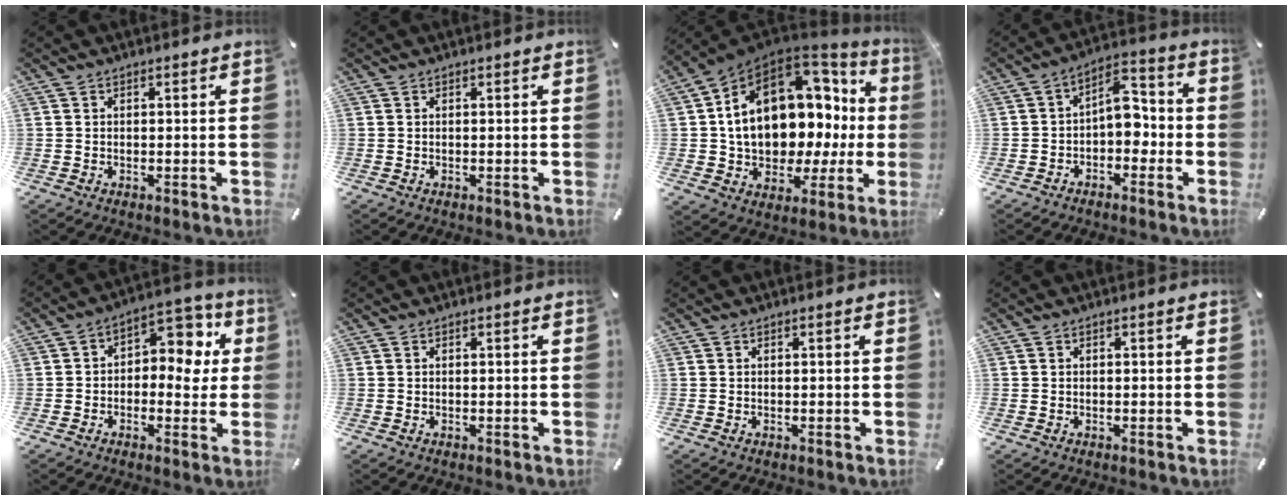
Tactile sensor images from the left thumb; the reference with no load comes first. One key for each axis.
{"total": 0.0}
{"total": 17.7, "fx": 3.3, "fy": 12.5, "fz": 12.1, "tx": -0.203, "ty": -0.029, "tz": 0.061}
{"total": 7.6, "fx": -1.5, "fy": 5.1, "fz": 5.4, "tx": -0.072, "ty": 0.010, "tz": -0.031}
{"total": 7.8, "fx": 1.1, "fy": 5.6, "fz": 5.3, "tx": -0.065, "ty": -0.011, "tz": 0.014}
{"total": 0.0}
{"total": 0.0}
{"total": 0.0}